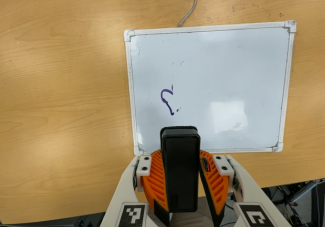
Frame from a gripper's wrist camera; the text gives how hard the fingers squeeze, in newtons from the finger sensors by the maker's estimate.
{"total": 9.9, "left": 9.0, "right": 10.7}